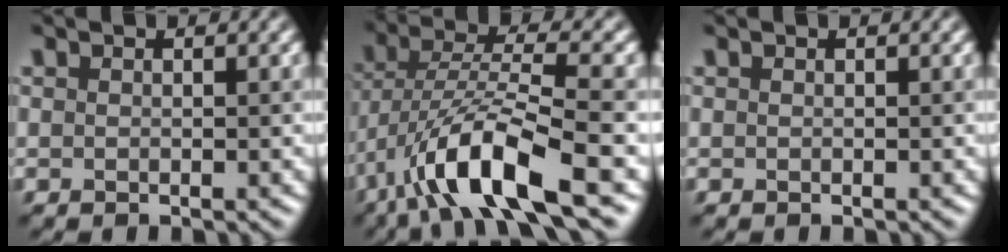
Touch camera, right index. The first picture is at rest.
{"total": 10.2, "force": [-5.4, 2.5, 8.3], "torque": [-0.151, 0.011, -0.101]}
{"total": 0.0}